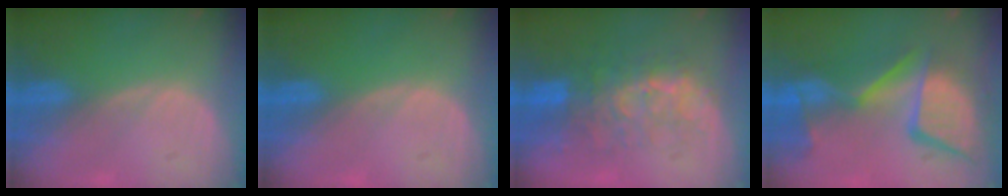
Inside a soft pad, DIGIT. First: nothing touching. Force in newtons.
{"total": 0.0}
{"total": 9.9, "press": 8.6, "slide": 4.9}
{"total": 13.6, "press": 11.2, "slide": 7.8}